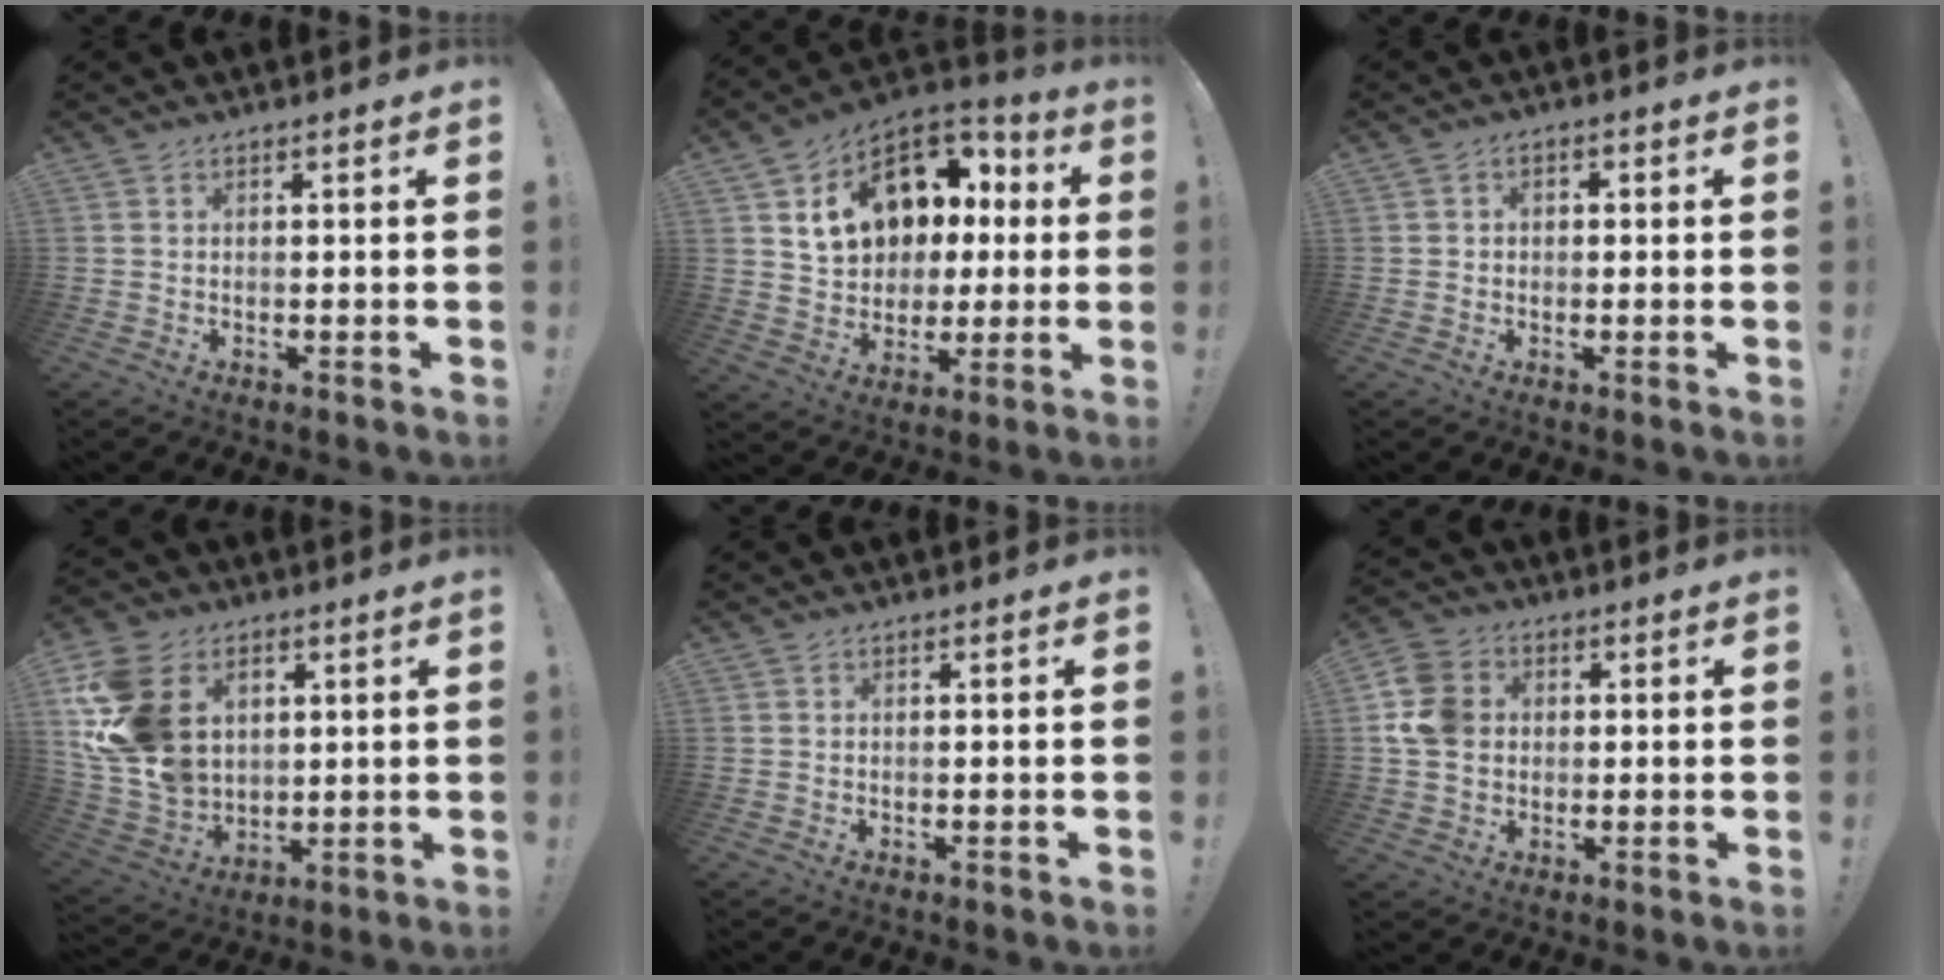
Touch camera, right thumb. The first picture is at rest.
{"total": 17.9, "force": [5.8, 13.8, 9.9], "torque": [-0.141, -0.025, 0.133]}
{"total": 2.1, "force": [-0.8, 1.7, 1.0], "torque": [-0.008, 0.005, -0.016]}
{"total": 20.7, "force": [5.5, 15.2, 12.9], "torque": [-0.267, -0.018, 0.109]}
{"total": 0.0}
{"total": 10.9, "force": [0.7, 9.0, 6.1], "torque": [-0.123, 0.011, 0.015]}